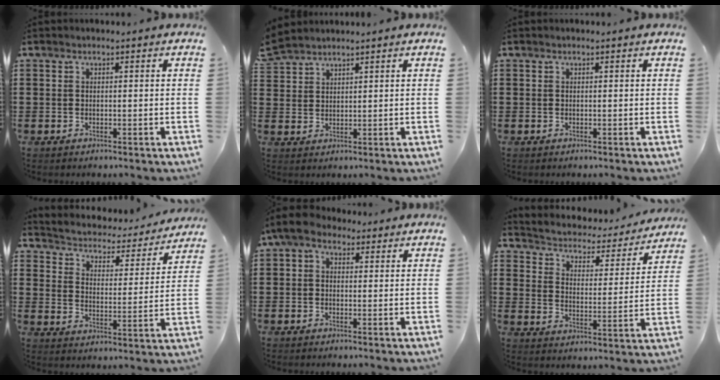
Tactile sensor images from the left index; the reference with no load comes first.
{"total": 3.0, "force": [2.8, 0.6, 0.5], "torque": [-0.019, -0.002, 0.055]}
{"total": 0.0}
{"total": 2.6, "force": [2.6, 0.5, 0.0], "torque": [-0.022, -0.029, 0.033]}
{"total": 3.9, "force": [1.5, 2.2, 2.9], "torque": [-0.068, 0.004, 0.025]}
{"total": 2.4, "force": [2.3, 0.7, 0.1], "torque": [-0.023, -0.026, 0.029]}